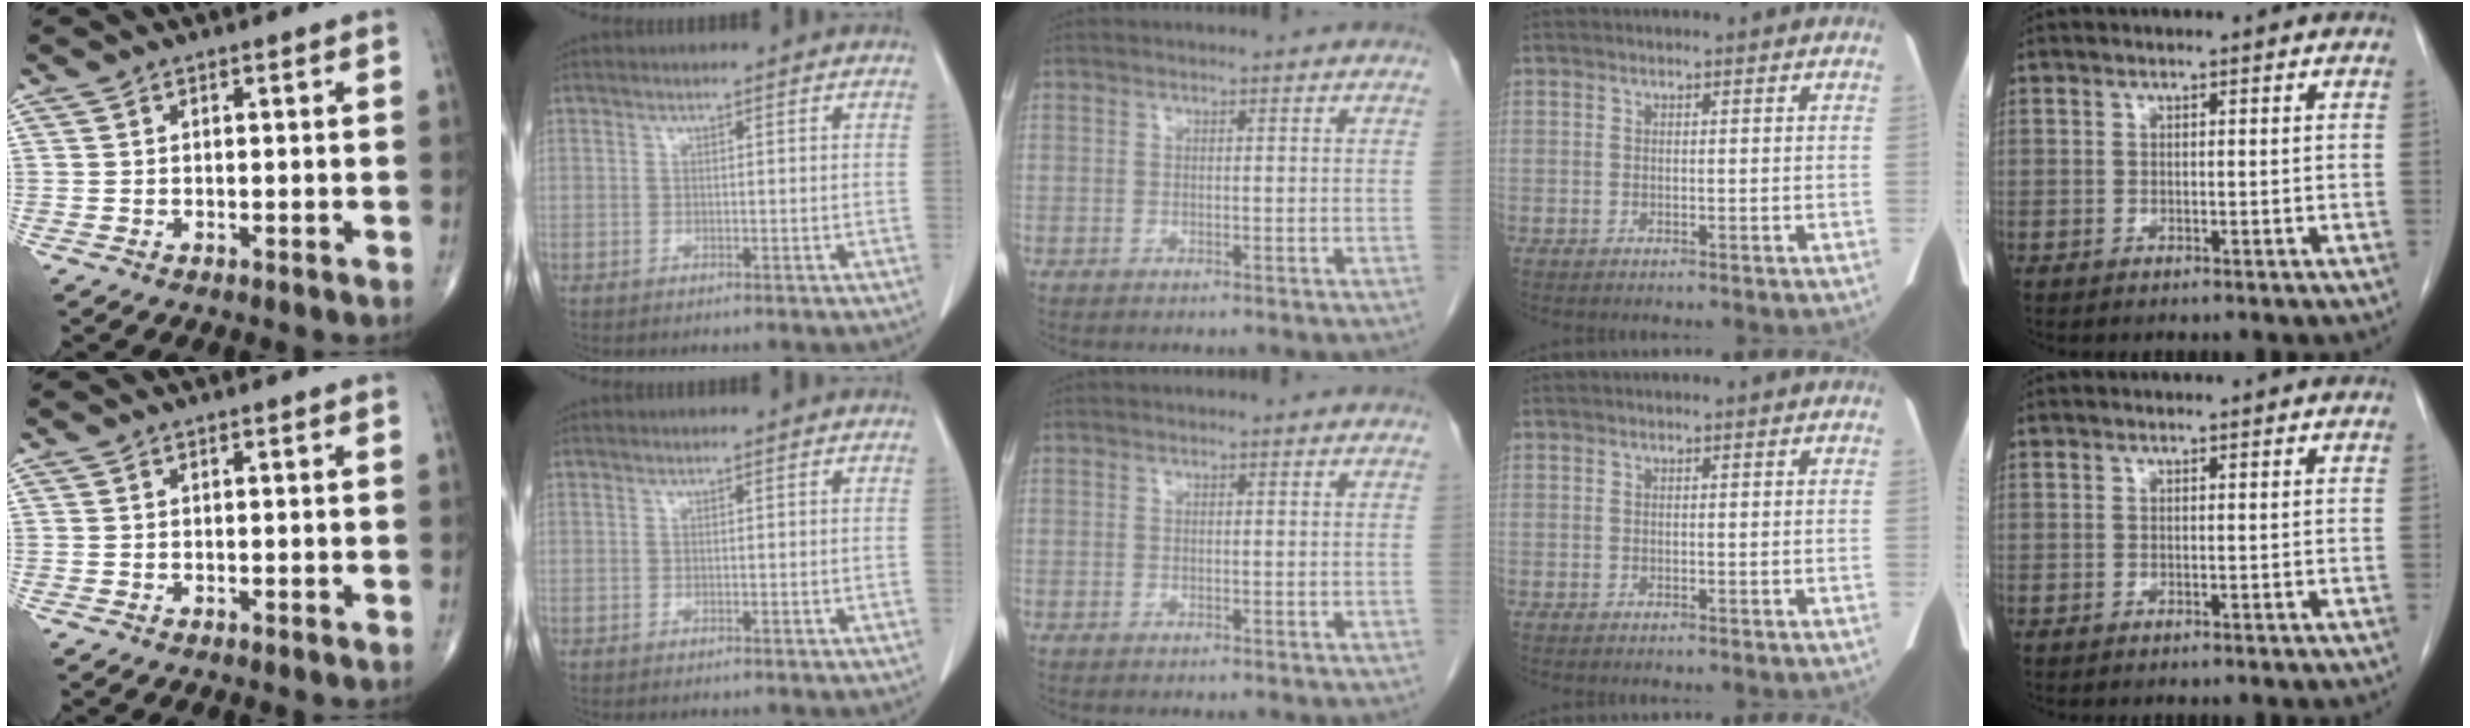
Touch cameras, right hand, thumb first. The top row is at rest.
{}